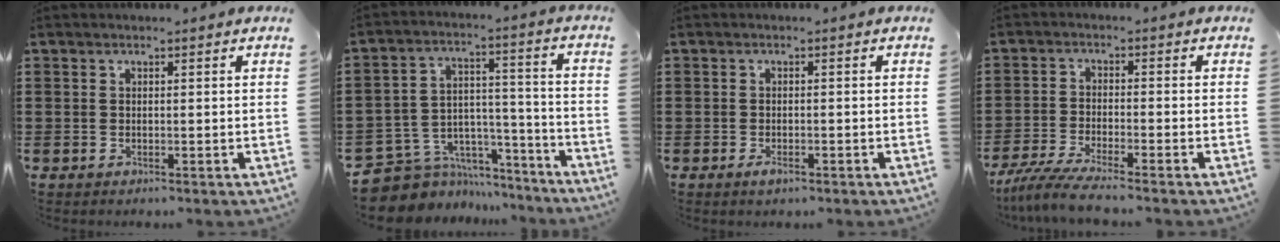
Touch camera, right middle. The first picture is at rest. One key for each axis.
{"total": 7.4, "fx": -5.9, "fy": 4.2, "fz": 1.0, "tx": -0.038, "ty": 0.000, "tz": -0.113}
{"total": 1.4, "fx": -0.9, "fy": 0.6, "fz": 0.8, "tx": -0.017, "ty": -0.001, "tz": -0.019}
{"total": 5.1, "fx": -4.6, "fy": 0.0, "fz": 2.2, "tx": -0.059, "ty": -0.018, "tz": -0.092}